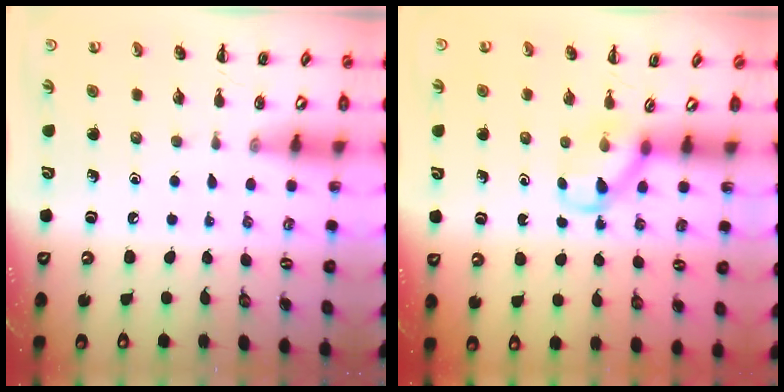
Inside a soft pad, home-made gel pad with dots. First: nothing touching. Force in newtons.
{"total": 3.6, "press": 3.3, "slide": 1.4}